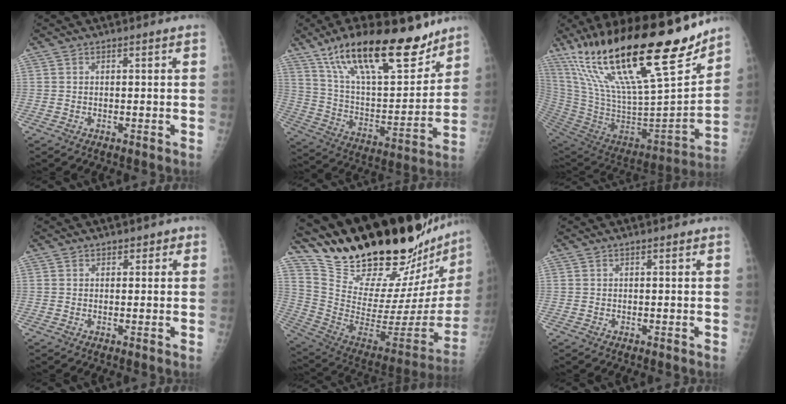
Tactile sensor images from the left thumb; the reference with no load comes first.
{"total": 24.5, "force": [16.9, 8.4, 15.5], "torque": [-0.218, -0.067, 0.289]}
{"total": 34.0, "force": [22.2, 8.9, 24.1], "torque": [-0.401, -0.076, 0.385]}
{"total": 1.3, "force": [0.7, 1.0, 0.3], "torque": [0.018, -0.002, 0.003]}
{"total": 36.4, "force": [30.6, 7.9, 17.9], "torque": [-0.265, -0.201, 0.449]}
{"total": 0.0}